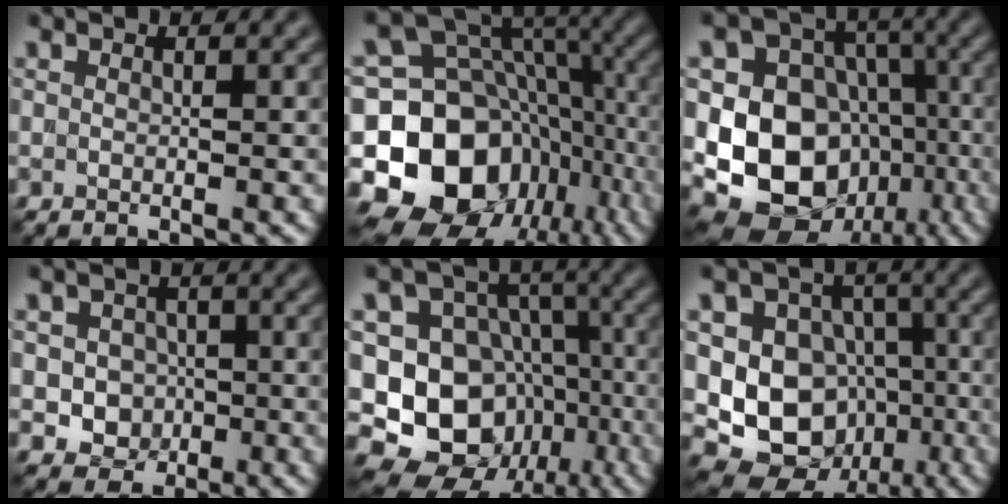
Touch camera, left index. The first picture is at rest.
{"total": 16.6, "force": [-4.9, 13.0, 9.1], "torque": [-0.170, -0.001, -0.078]}
{"total": 12.7, "force": [-2.9, 10.3, 6.9], "torque": [-0.120, 0.000, -0.054]}
{"total": 3.3, "force": [-0.6, 3.0, 1.4], "torque": [-0.011, 0.000, -0.017]}
{"total": 15.8, "force": [-5.6, 13.6, 5.6], "torque": [-0.115, -0.008, -0.093]}
{"total": 11.0, "force": [-2.2, 9.4, 5.4], "torque": [-0.083, 0.010, -0.058]}